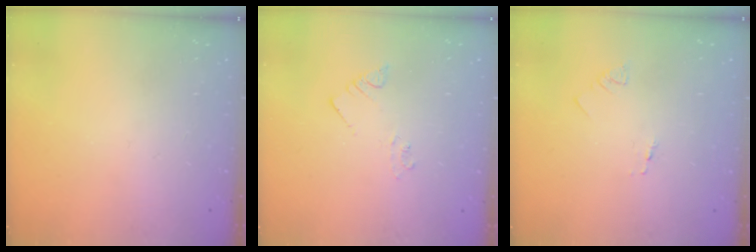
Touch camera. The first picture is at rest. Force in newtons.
{"total": 2.2, "press": 2.2, "slide": 0.1}
{"total": 1.3, "press": 1.2, "slide": 0.1}